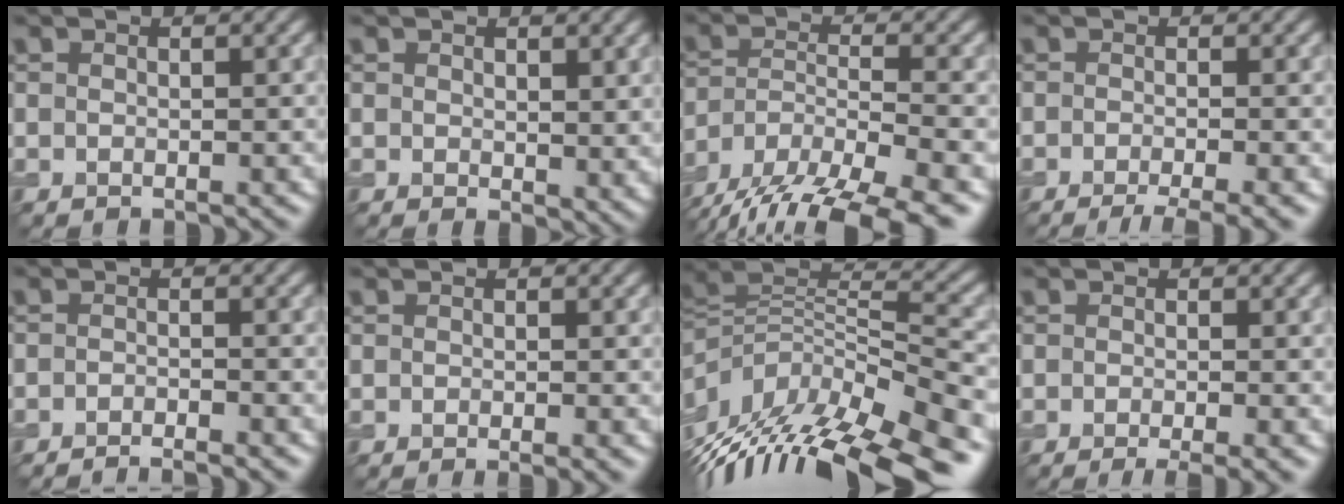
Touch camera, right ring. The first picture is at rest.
{"total": 2.2, "force": [0.9, 1.2, 1.6], "torque": [-0.022, -0.009, 0.022]}
{"total": 13.9, "force": [-11.3, 4.7, 6.6], "torque": [-0.130, -0.031, -0.163]}
{"total": 3.9, "force": [-2.4, 0.7, 3.0], "torque": [-0.037, -0.003, -0.041]}
{"total": 2.4, "force": [-2.1, 0.2, 1.1], "torque": [-0.013, -0.003, -0.039]}
{"total": 1.1, "force": [-0.3, 0.2, 1.0], "torque": [-0.012, -0.008, -0.007]}
{"total": 14.1, "force": [-7.1, 5.8, 10.8], "torque": [-0.217, 0.006, -0.106]}
{"total": 2.9, "force": [-1.3, 0.7, 2.4], "torque": [-0.030, -0.007, -0.021]}